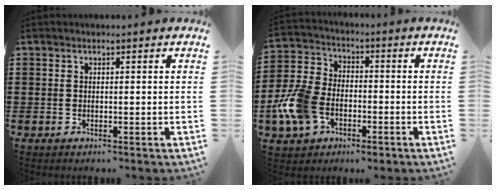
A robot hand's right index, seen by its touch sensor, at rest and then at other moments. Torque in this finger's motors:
{"motor_torque": [1.98, 0.16, 1.05, 0.21]}